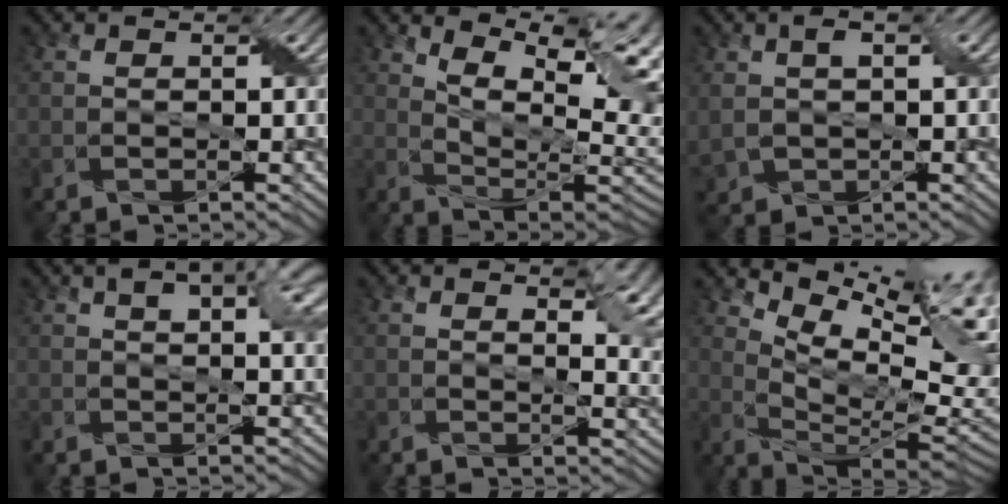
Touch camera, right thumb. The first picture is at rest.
{"total": 14.5, "force": [6.6, 5.7, 11.5], "torque": [-0.188, 0.021, 0.100]}
{"total": 3.8, "force": [0.6, 2.5, 2.9], "torque": [-0.070, 0.000, 0.014]}
{"total": 8.7, "force": [3.8, 3.6, 7.0], "torque": [-0.103, 0.015, 0.057]}
{"total": 7.3, "force": [3.2, 2.7, 6.0], "torque": [-0.086, -0.004, 0.057]}
{"total": 14.3, "force": [8.4, 4.7, 10.6], "torque": [-0.193, 0.006, 0.144]}